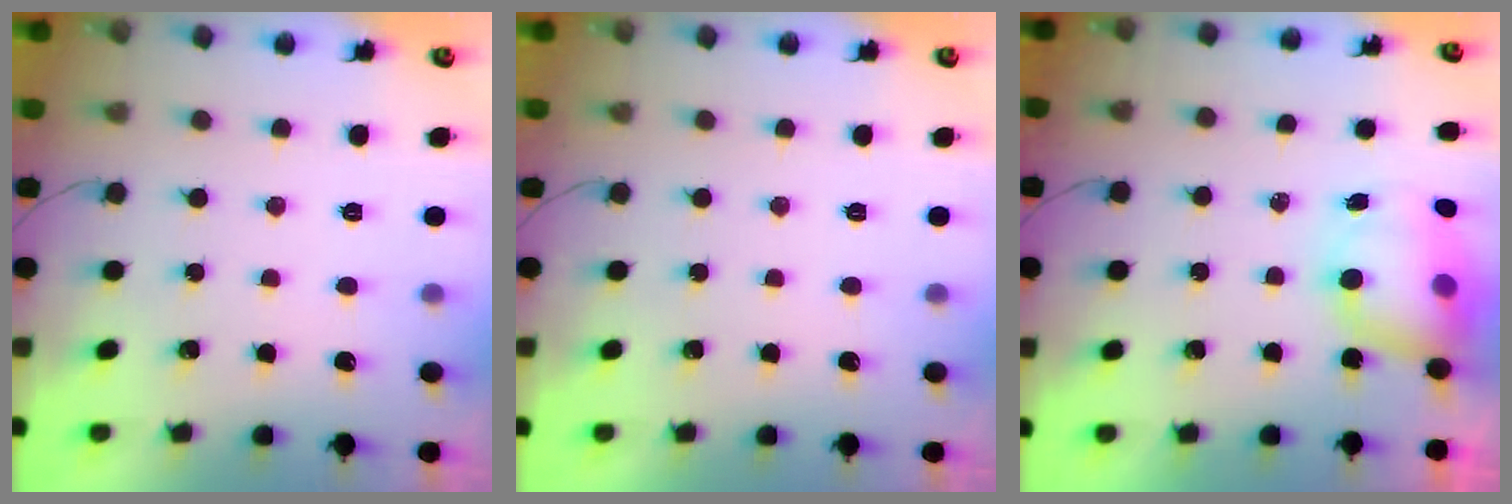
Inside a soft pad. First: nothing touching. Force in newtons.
{"total": 0.0}
{"total": 7.8, "press": 7.5, "slide": 2.2}